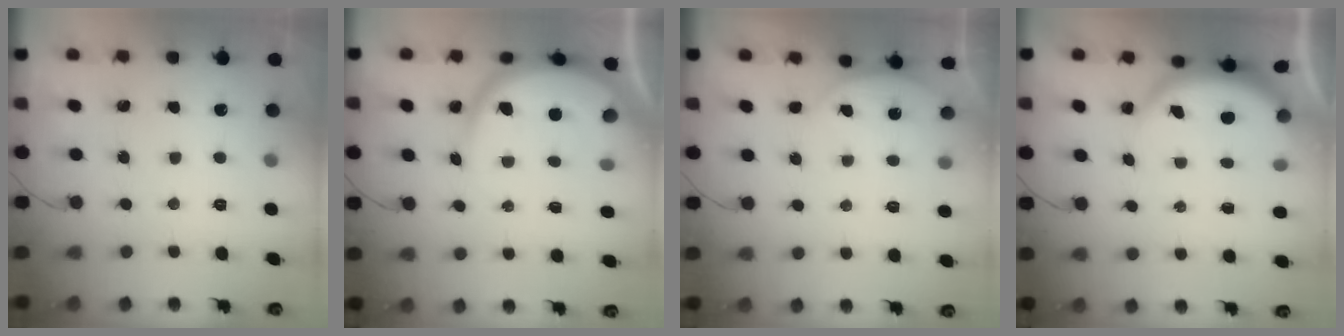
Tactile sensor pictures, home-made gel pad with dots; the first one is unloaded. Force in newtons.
{"total": 9.6, "press": 9.6, "slide": 1.1}
{"total": 2.7, "press": 2.3, "slide": 1.4}
{"total": 3.9, "press": 3.9, "slide": 0.2}